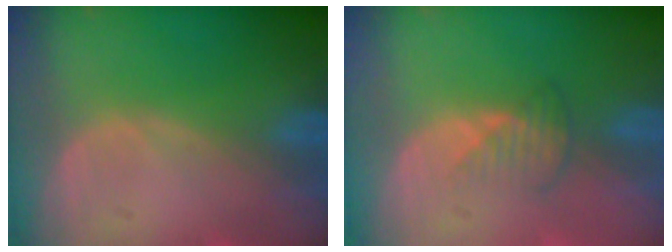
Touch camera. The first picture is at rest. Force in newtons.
{"total": 2.5, "press": 2.5, "slide": 0.4}